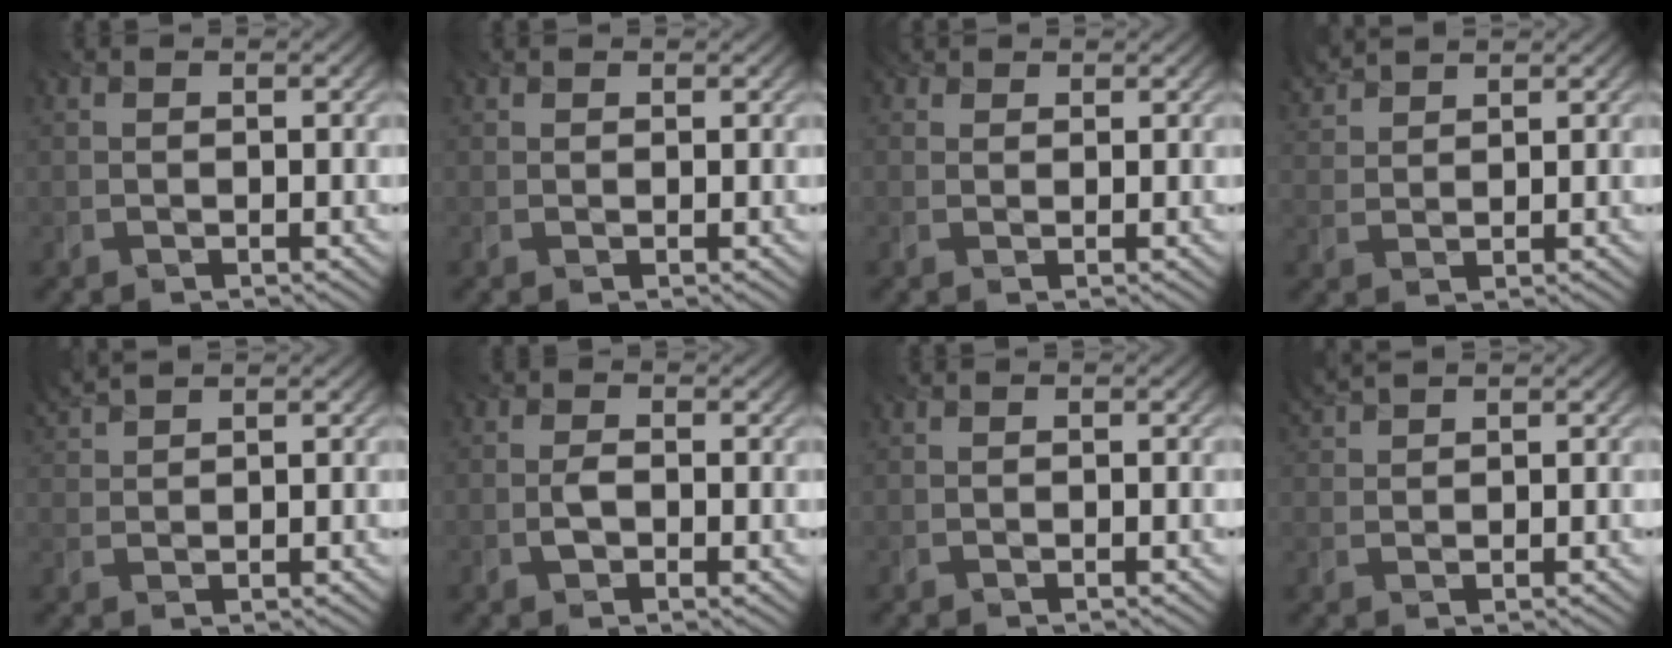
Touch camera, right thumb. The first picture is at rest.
{"total": 0.6, "force": [0.6, 0.1, -0.2], "torque": [0.001, 0.001, 0.012]}
{"total": 1.3, "force": [1.1, 0.7, 0.0], "torque": [-0.003, 0.003, 0.021]}
{"total": 3.7, "force": [3.3, 0.9, 1.2], "torque": [-0.038, 0.014, 0.072]}
{"total": 3.1, "force": [2.8, 0.5, 1.2], "torque": [-0.030, 0.016, 0.059]}
{"total": 1.9, "force": [-0.4, 1.2, 1.4], "torque": [-0.031, -0.002, -0.009]}
{"total": 0.0}
{"total": 2.7, "force": [2.5, 0.4, 1.1], "torque": [-0.025, 0.014, 0.052]}